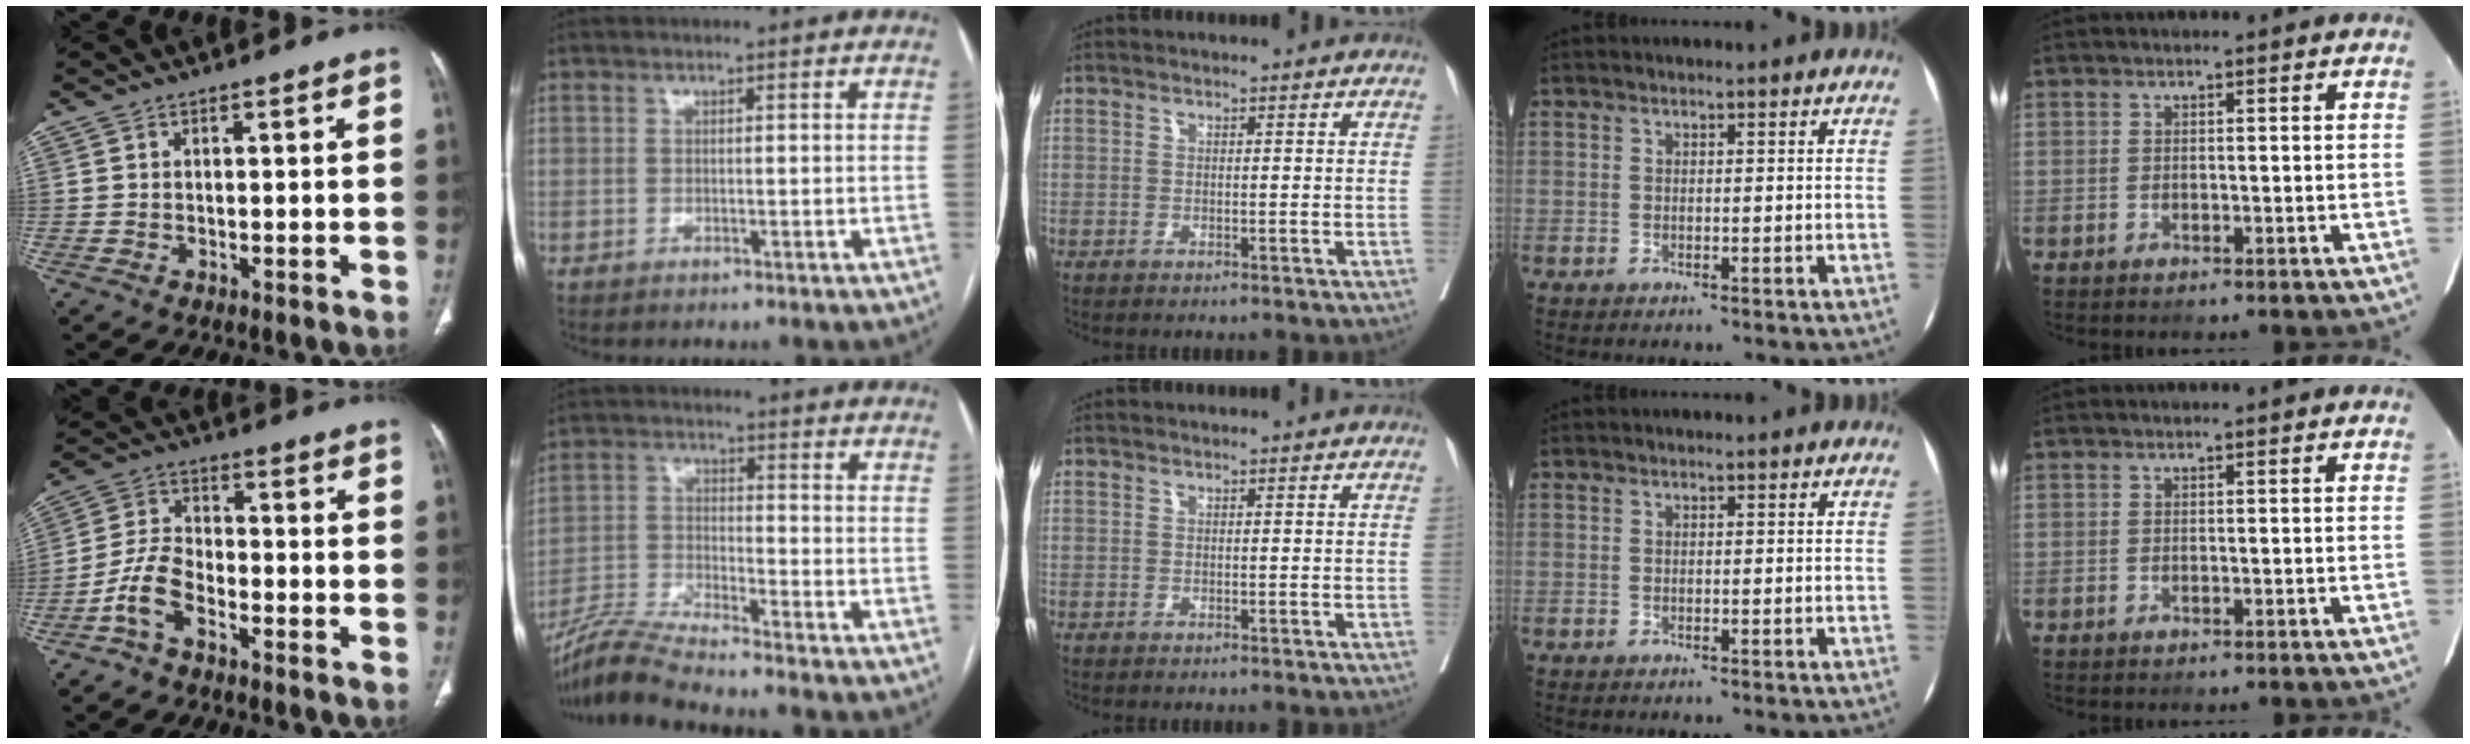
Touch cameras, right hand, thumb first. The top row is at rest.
{"thumb": {"total": 7.0, "force": [-3.9, 3.6, 4.5], "torque": [-0.091, 0.032, -0.085]}, "index": {"total": 8.4, "force": [-7.7, -1.2, 3.0], "torque": [-0.068, -0.019, -0.151]}}